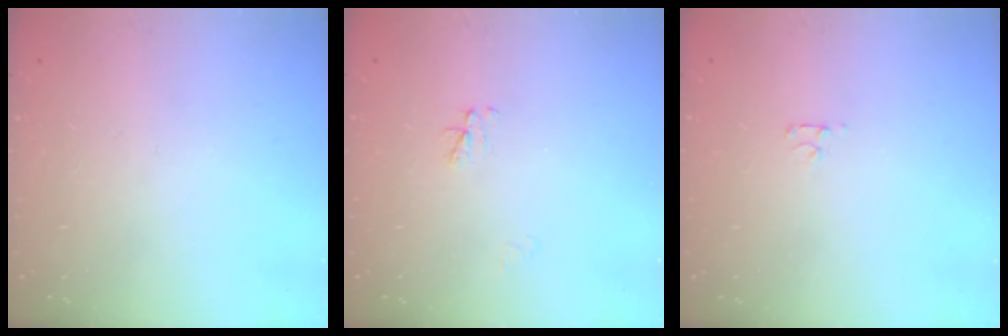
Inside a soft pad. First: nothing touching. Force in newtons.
{"total": 3.0, "press": 3.0, "slide": 0.4}
{"total": 2.7, "press": 2.7, "slide": 0.3}